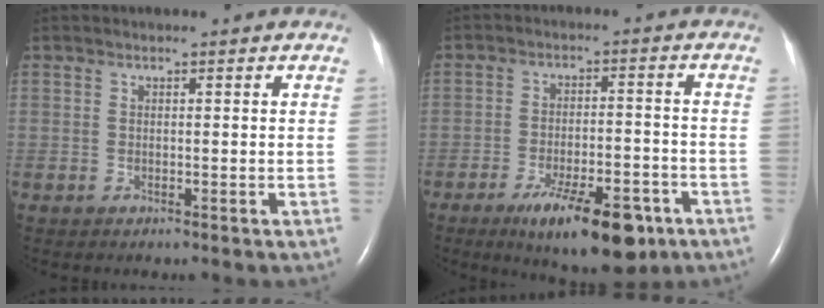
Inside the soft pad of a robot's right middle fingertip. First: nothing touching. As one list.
[{"total": 13.2, "force": [-8.0, 4.1, 9.7], "torque": [-0.138, -0.009, -0.116]}]